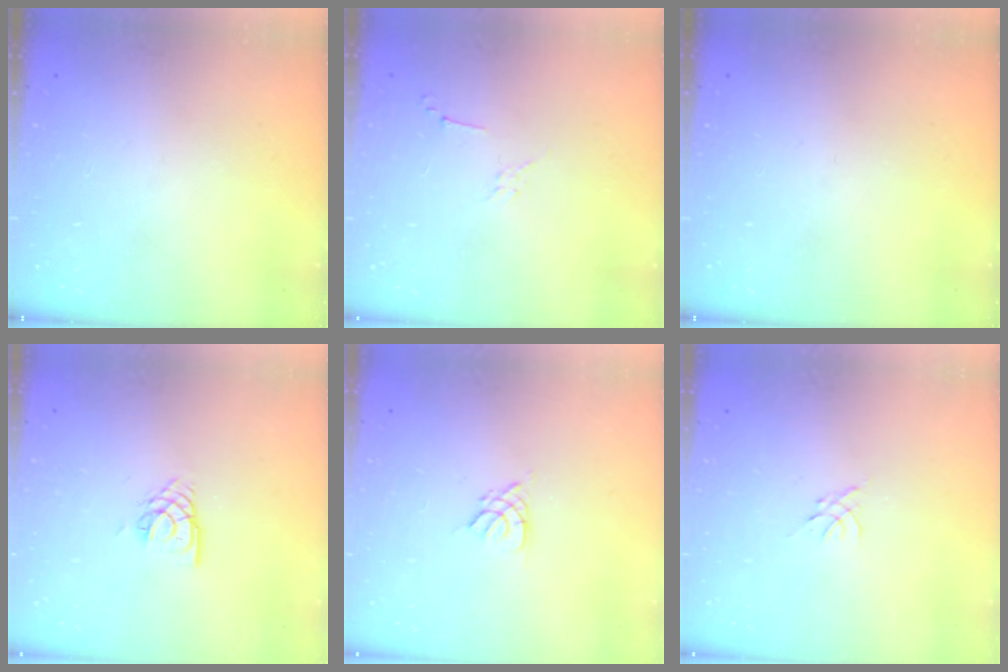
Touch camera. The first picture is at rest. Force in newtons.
{"total": 3.3, "press": 3.2, "slide": 0.8}
{"total": 0.0}
{"total": 3.7, "press": 3.7, "slide": 0.3}
{"total": 2.8, "press": 2.7, "slide": 0.5}
{"total": 0.0}